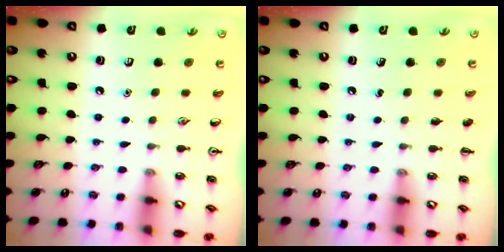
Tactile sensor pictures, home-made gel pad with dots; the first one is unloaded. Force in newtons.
{"total": 0.0}